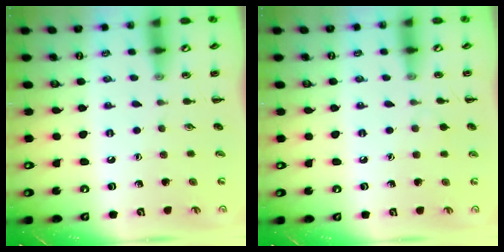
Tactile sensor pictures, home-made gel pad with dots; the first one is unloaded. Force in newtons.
{"total": 4.3, "press": 4.1, "slide": 1.4}